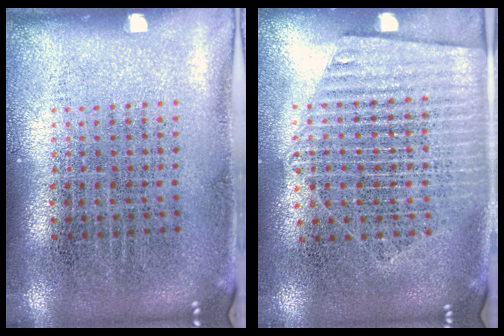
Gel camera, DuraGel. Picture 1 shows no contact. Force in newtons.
{"total": 1.6, "press": 1.5, "slide": 0.6}